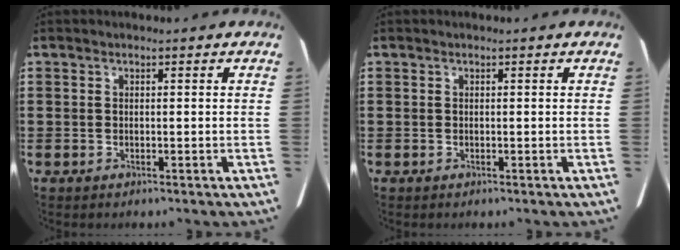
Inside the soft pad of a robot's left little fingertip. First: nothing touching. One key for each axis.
{"total": 0.0}